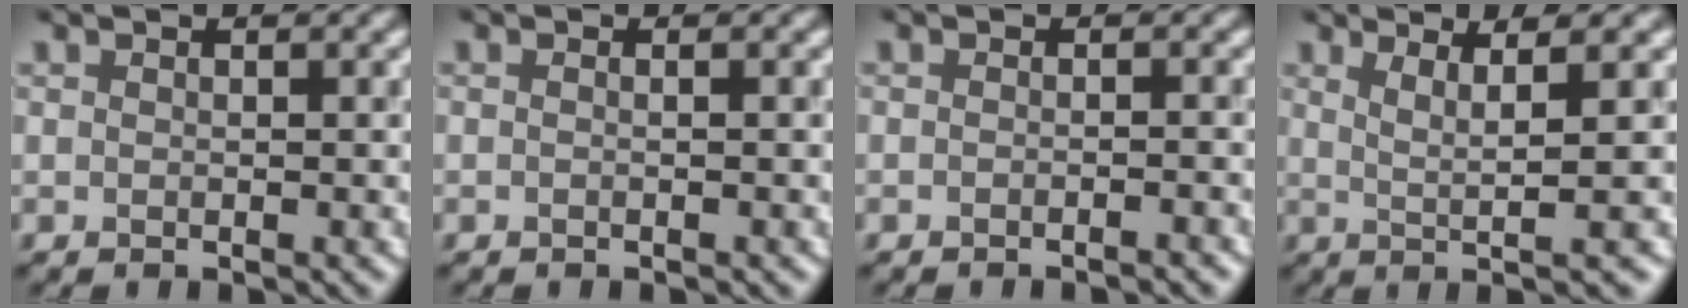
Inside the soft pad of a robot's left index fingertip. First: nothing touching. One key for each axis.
{"total": 1.3, "fx": 0.2, "fy": 0.9, "fz": 1.0, "tx": 0.008, "ty": 0.000, "tz": -0.024}
{"total": 1.5, "fx": -1.4, "fy": 0.2, "fz": 0.7, "tx": 0.002, "ty": 0.000, "tz": -0.017}
{"total": 3.3, "fx": 1.0, "fy": 0.0, "fz": 3.2, "tx": -0.064, "ty": 0.005, "tz": 0.034}